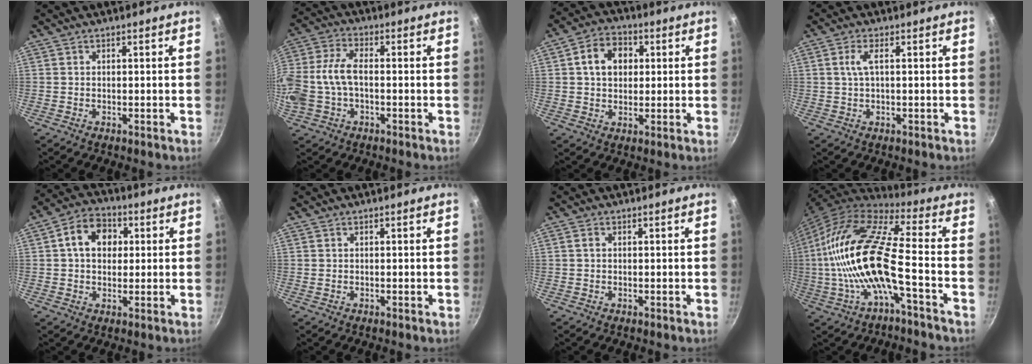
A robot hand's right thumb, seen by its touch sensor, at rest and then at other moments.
{"total": 8.6, "force": [-0.8, 5.6, 6.4], "torque": [-0.150, 0.011, -0.023]}
{"total": 8.4, "force": [1.9, 6.5, 5.1], "torque": [-0.061, 0.010, 0.022]}
{"total": 3.1, "force": [0.5, 0.9, 2.9], "torque": [-0.067, 0.006, 0.011]}
{"total": 9.5, "force": [2.0, 7.3, 5.9], "torque": [-0.069, 0.014, 0.018]}
{"total": 0.0}
{"total": 0.9, "force": [0.2, 0.7, 0.5], "torque": [-0.008, 0.004, 0.002]}
{"total": 19.6, "force": [-3.3, 5.8, 18.5], "torque": [-0.360, 0.040, -0.074]}